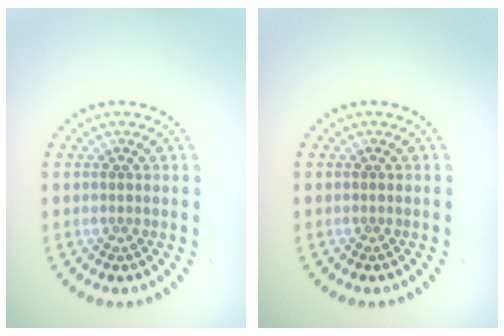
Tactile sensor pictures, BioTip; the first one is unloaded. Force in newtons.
{"total": 0.0}